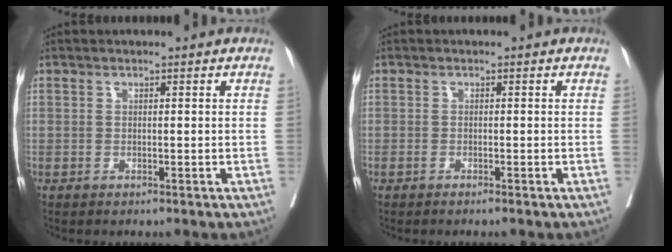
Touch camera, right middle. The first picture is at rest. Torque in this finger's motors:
{"motor_torque": [-0.18, -0.10, -0.01, -0.01]}